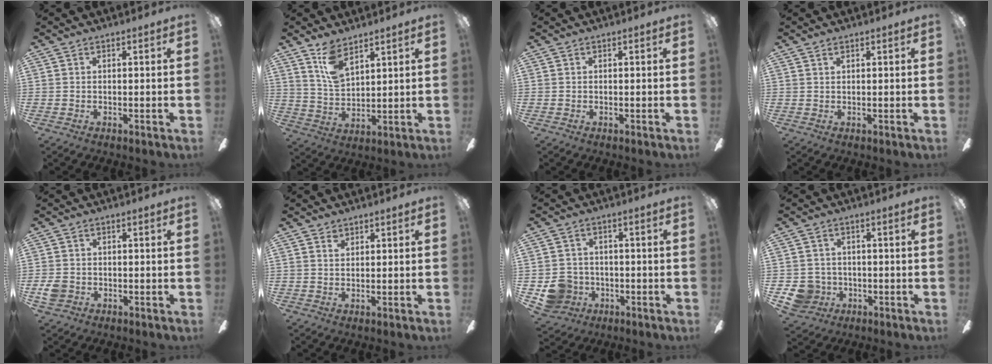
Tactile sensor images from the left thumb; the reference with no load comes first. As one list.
[{"total": 9.2, "force": [6.5, 4.0, 5.1], "torque": [-0.110, -0.021, 0.122]}, {"total": 0.0}, {"total": 1.1, "force": [0.6, 0.6, 0.6], "torque": [-0.014, 0.003, 0.011]}, {"total": 3.5, "force": [-0.9, 2.9, 1.7], "torque": [-0.026, 0.003, -0.018]}, {"total": 1.8, "force": [1.3, 1.0, 0.6], "torque": [-0.006, -0.003, 0.024]}, {"total": 7.6, "force": [-2.4, 7.0, 1.8], "torque": [-0.053, 0.019, -0.042]}, {"total": 6.3, "force": [-1.7, 5.8, 1.5], "torque": [-0.046, 0.012, -0.029]}]